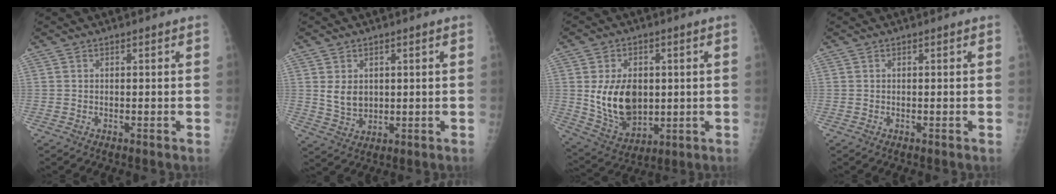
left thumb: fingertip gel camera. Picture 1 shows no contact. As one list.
[{"total": 4.9, "force": [1.0, 3.8, 3.0], "torque": [-0.037, -0.013, 0.030]}, {"total": 13.3, "force": [0.8, 9.1, 9.6], "torque": [-0.135, -0.020, 0.032]}, {"total": 0.0}]